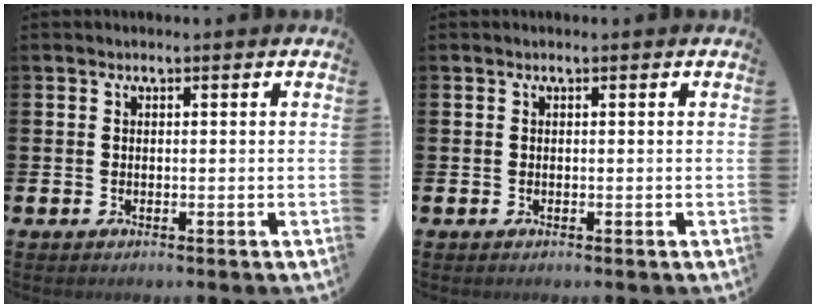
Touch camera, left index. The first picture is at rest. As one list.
[{"total": 0.0}]